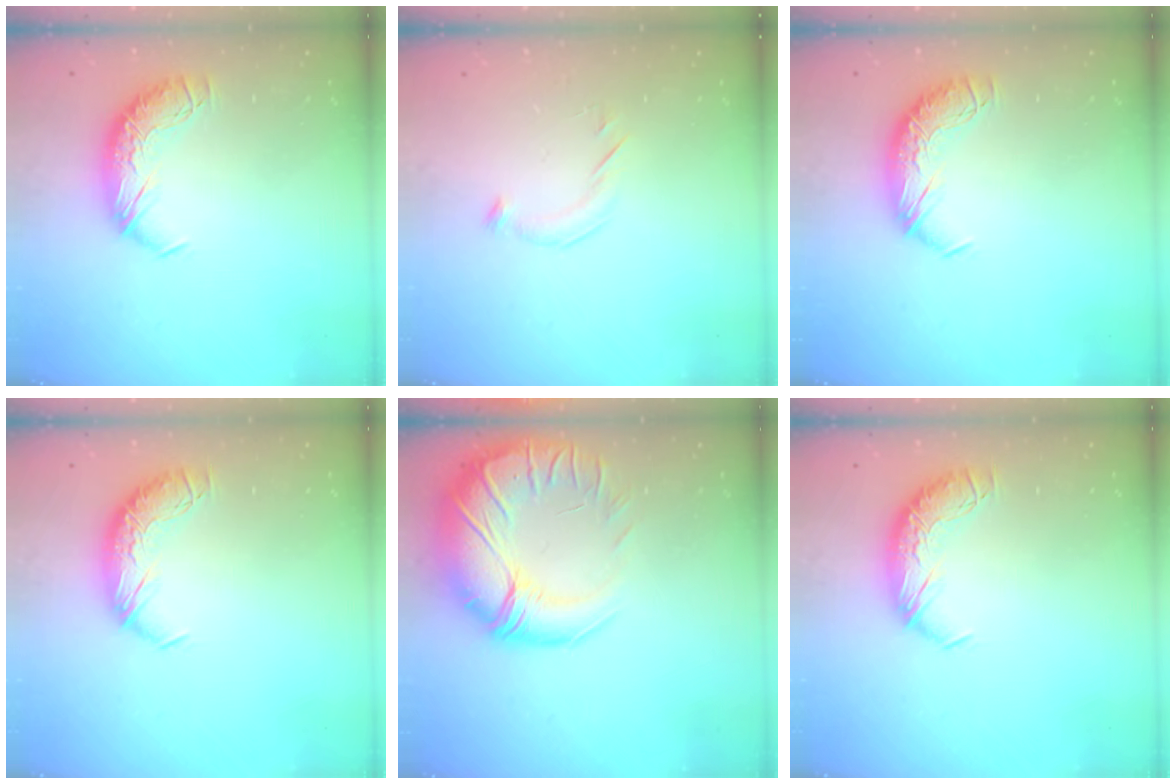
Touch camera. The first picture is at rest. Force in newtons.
{"total": 4.5, "press": 4.4, "slide": 0.9}
{"total": 0.0}
{"total": 0.0}
{"total": 10.0, "press": 9.0, "slide": 4.5}
{"total": 0.0}